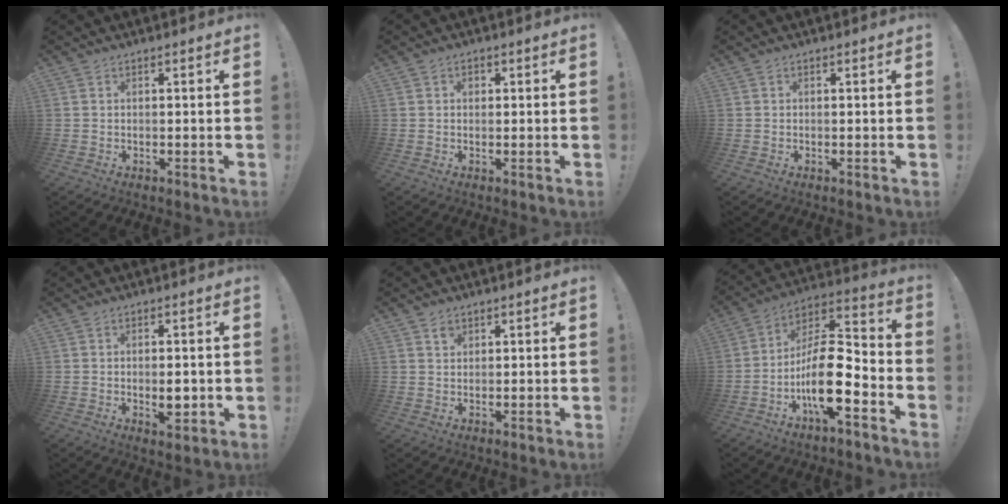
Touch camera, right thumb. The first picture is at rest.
{"total": 1.2, "force": [0.2, 1.1, 0.6], "torque": [-0.005, 0.002, 0.001]}
{"total": 0.0}
{"total": 4.2, "force": [-0.6, 2.0, 3.7], "torque": [-0.050, 0.005, -0.009]}
{"total": 1.6, "force": [1.1, 1.1, 0.5], "torque": [0.011, -0.010, 0.016]}
{"total": 17.3, "force": [-6.1, 6.6, 14.8], "torque": [-0.276, 0.033, -0.096]}